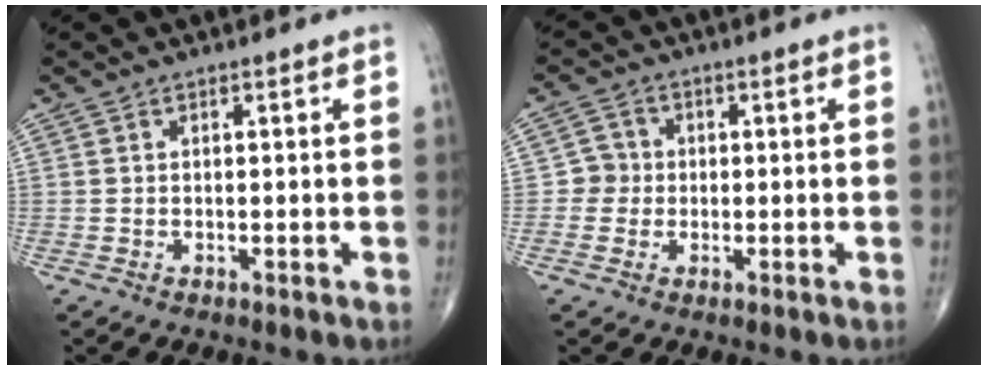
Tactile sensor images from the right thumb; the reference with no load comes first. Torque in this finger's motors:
{"motor_torque": [-0.61, 0.02, 0.01, -0.06, -0.03]}